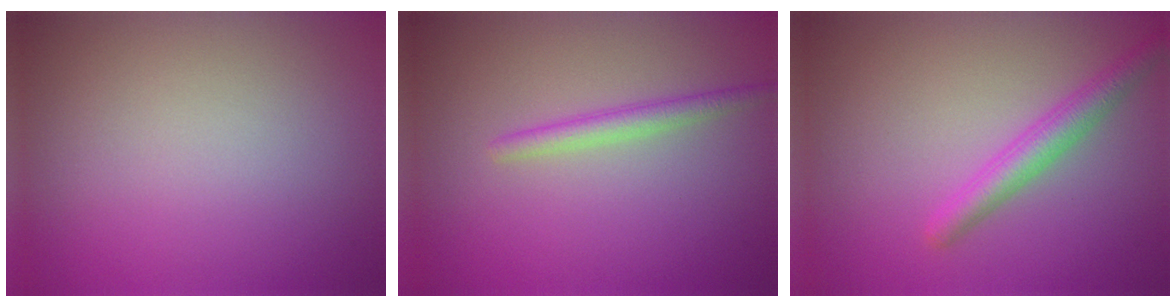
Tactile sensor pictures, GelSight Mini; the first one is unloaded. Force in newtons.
{"total": 1.8, "press": 1.8, "slide": 0.1}
{"total": 2.9, "press": 2.9, "slide": 0.2}